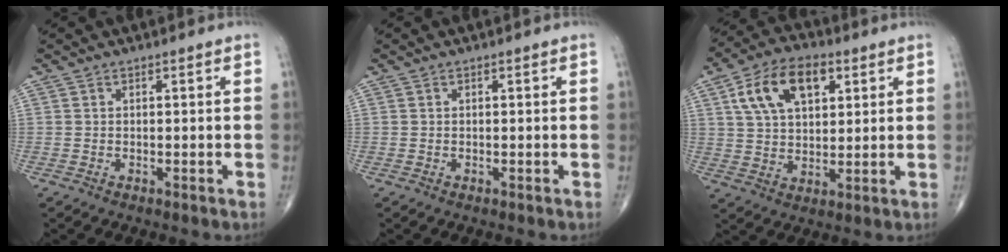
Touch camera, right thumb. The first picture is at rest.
{"total": 0.0}
{"total": 13.5, "force": [5.2, 7.8, 9.7], "torque": [-0.156, 0.000, 0.091]}